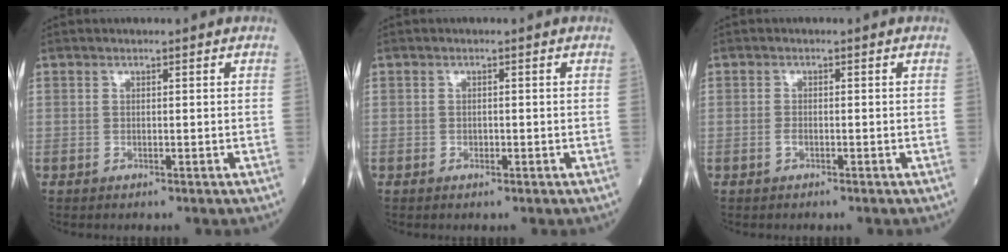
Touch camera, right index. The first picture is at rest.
{"total": 0.8, "force": [-0.4, 0.4, 0.5], "torque": [-0.011, 0.001, -0.004]}
{"total": 0.9, "force": [-0.6, 0.3, 0.7], "torque": [-0.017, 0.001, -0.011]}